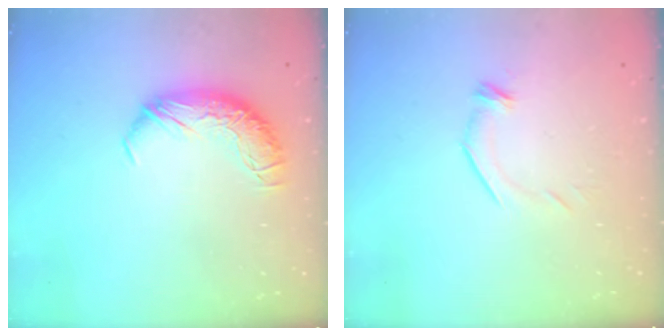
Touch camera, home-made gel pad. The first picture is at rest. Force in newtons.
{"total": 4.6, "press": 4.4, "slide": 1.2}